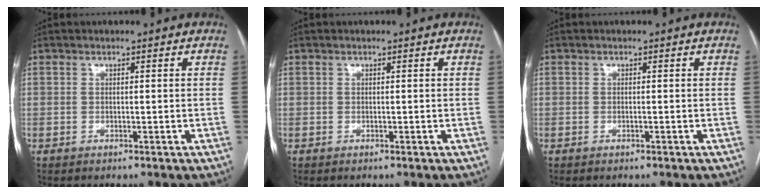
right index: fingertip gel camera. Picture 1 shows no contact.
{"total": 0.0}
{"total": 0.0}